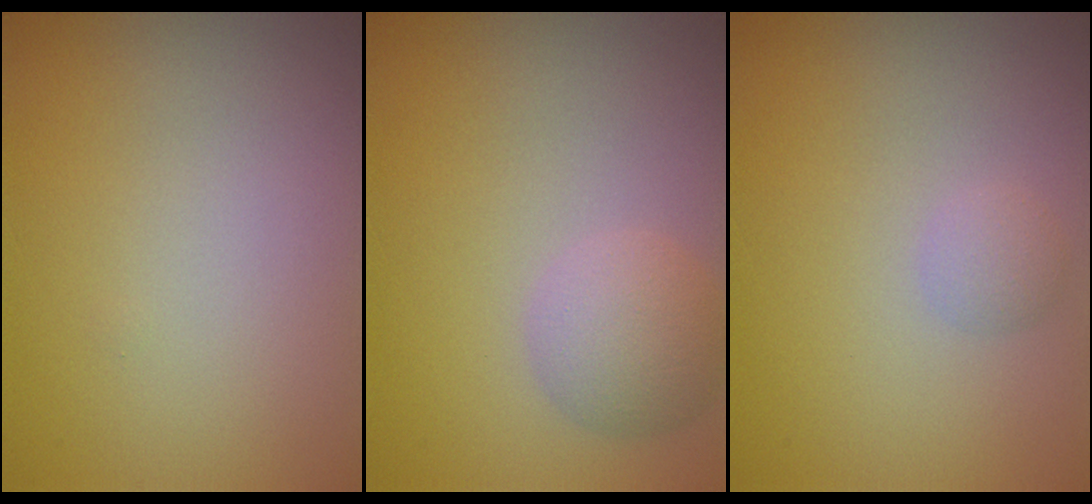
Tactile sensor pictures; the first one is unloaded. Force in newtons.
{"total": 3.2, "press": 3.2, "slide": 0.1}
{"total": 1.1, "press": 1.1, "slide": 0.1}